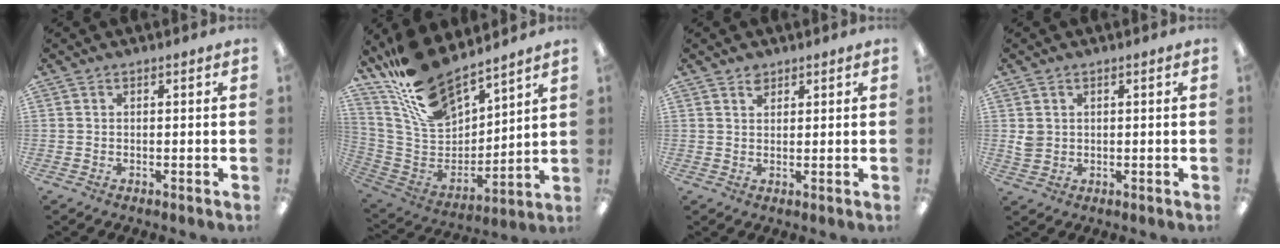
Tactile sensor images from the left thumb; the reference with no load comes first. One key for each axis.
{"total": 18.6, "fx": 15.6, "fy": 7.0, "fz": 7.4, "tx": -0.169, "ty": -0.102, "tz": 0.287}
{"total": 2.2, "fx": 1.8, "fy": 1.2, "fz": 0.5, "tx": -0.003, "ty": -0.007, "tz": 0.034}
{"total": 2.6, "fx": 0.7, "fy": 2.3, "fz": 0.9, "tx": -0.010, "ty": 0.000, "tz": 0.013}